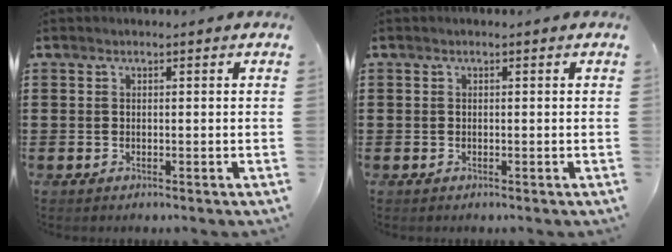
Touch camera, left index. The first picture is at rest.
{"total": 0.0}